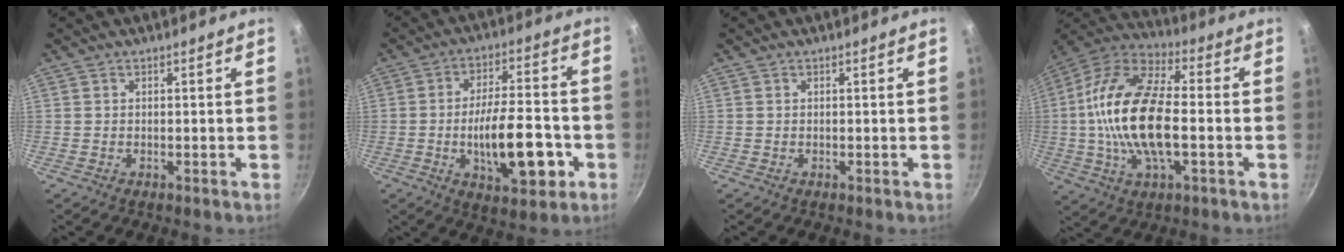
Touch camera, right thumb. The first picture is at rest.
{"total": 15.7, "force": [-4.4, 6.4, 13.6], "torque": [-0.193, 0.023, -0.063]}
{"total": 0.0}
{"total": 20.3, "force": [-1.5, 9.4, 18.0], "torque": [-0.335, 0.031, -0.043]}